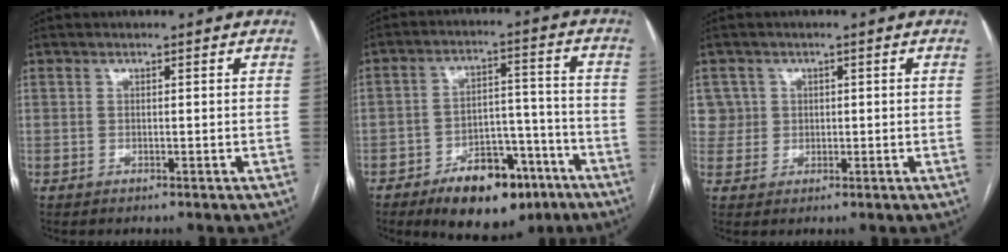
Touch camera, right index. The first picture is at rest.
{"total": 13.2, "force": [-8.2, 6.4, 8.1], "torque": [-0.110, 0.022, -0.120]}
{"total": 3.8, "force": [1.1, 3.6, -0.4], "torque": [0.027, 0.010, 0.019]}